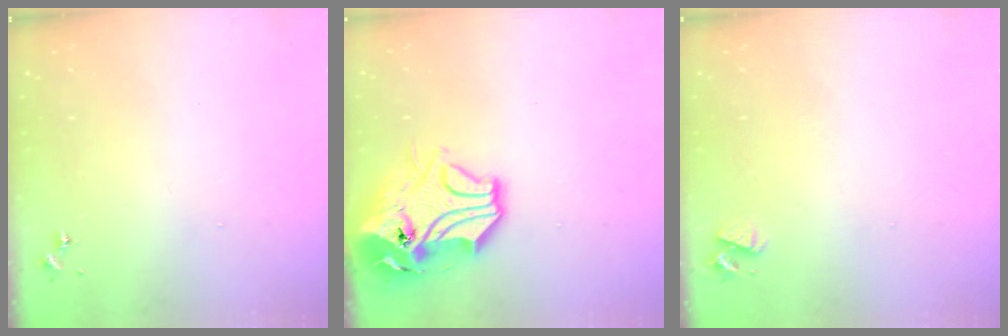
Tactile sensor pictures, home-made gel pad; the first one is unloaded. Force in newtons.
{"total": 17.8, "press": 17.5, "slide": 2.8}
{"total": 4.1, "press": 4.0, "slide": 0.6}